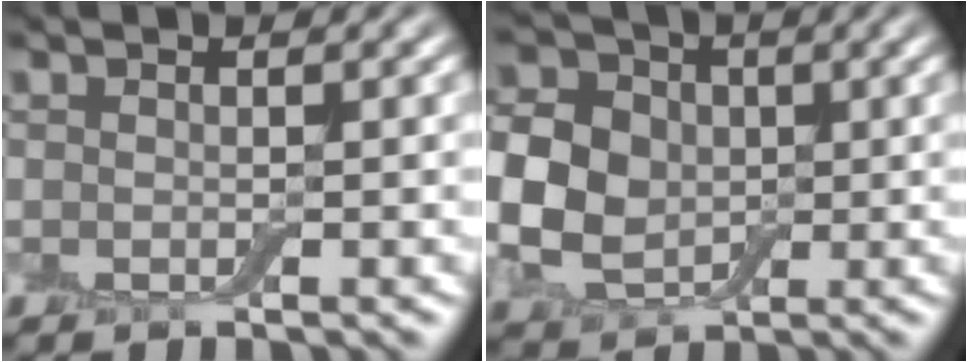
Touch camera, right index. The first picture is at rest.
{"total": 7.1, "force": [0.1, 5.8, 4.1], "torque": [-0.096, 0.006, -0.005]}